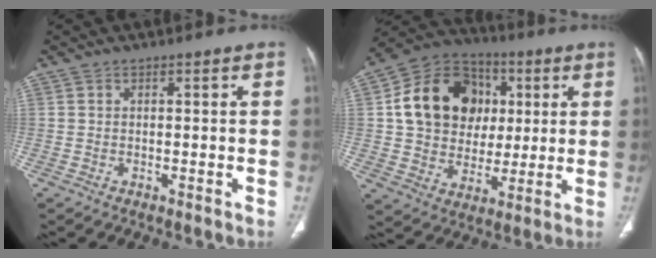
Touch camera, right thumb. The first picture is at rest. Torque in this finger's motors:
{"motor_torque": [0.25, 2.89, 0.61, -0.63, 0.10]}